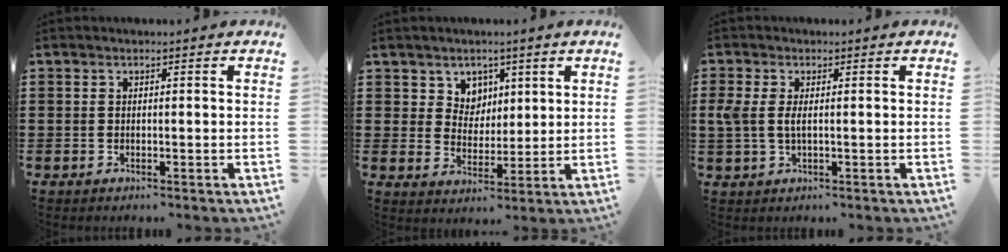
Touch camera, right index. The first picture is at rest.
{"total": 4.9, "force": [2.9, 3.9, 0.2], "torque": [-0.030, 0.007, 0.054]}
{"total": 2.9, "force": [0.2, 1.3, 2.7], "torque": [-0.075, -0.003, -0.005]}